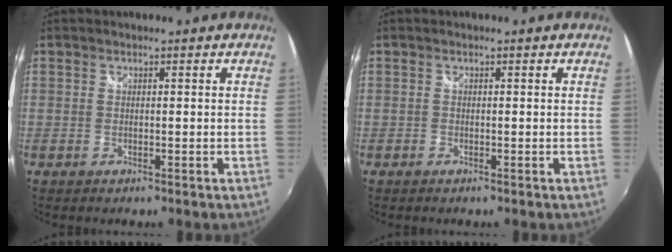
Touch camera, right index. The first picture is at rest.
{"total": 0.0}